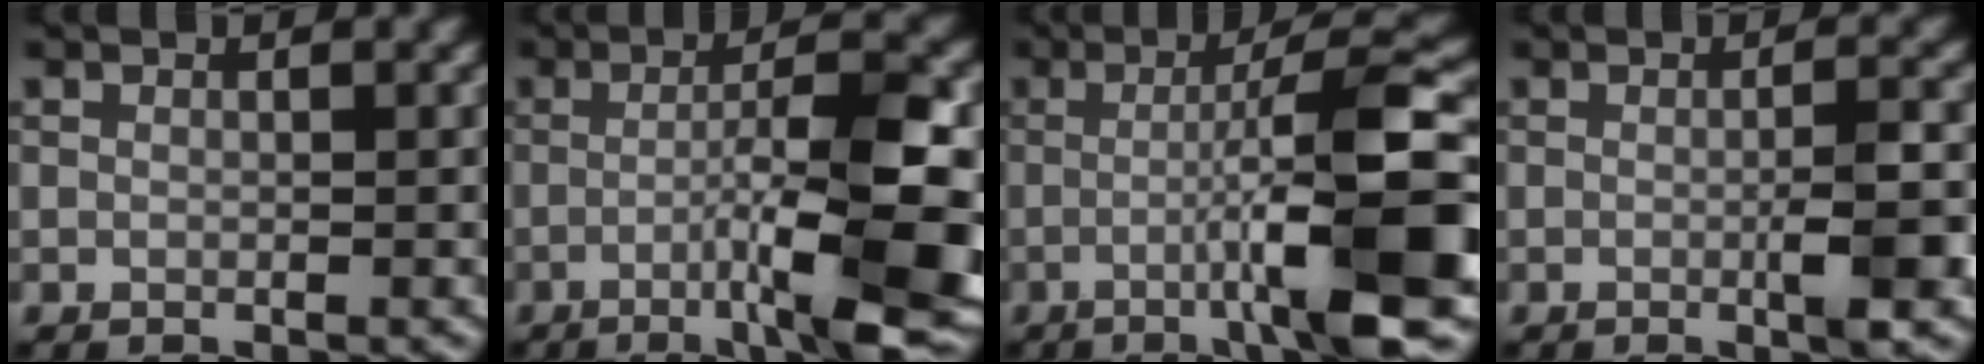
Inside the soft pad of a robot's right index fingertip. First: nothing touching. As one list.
[{"total": 11.4, "force": [-3.0, 2.2, 10.8], "torque": [-0.151, 0.006, -0.048]}, {"total": 10.8, "force": [-2.4, 1.3, 10.4], "torque": [-0.139, 0.017, -0.043]}, {"total": 3.7, "force": [-0.7, 0.4, 3.6], "torque": [-0.054, 0.001, -0.012]}]